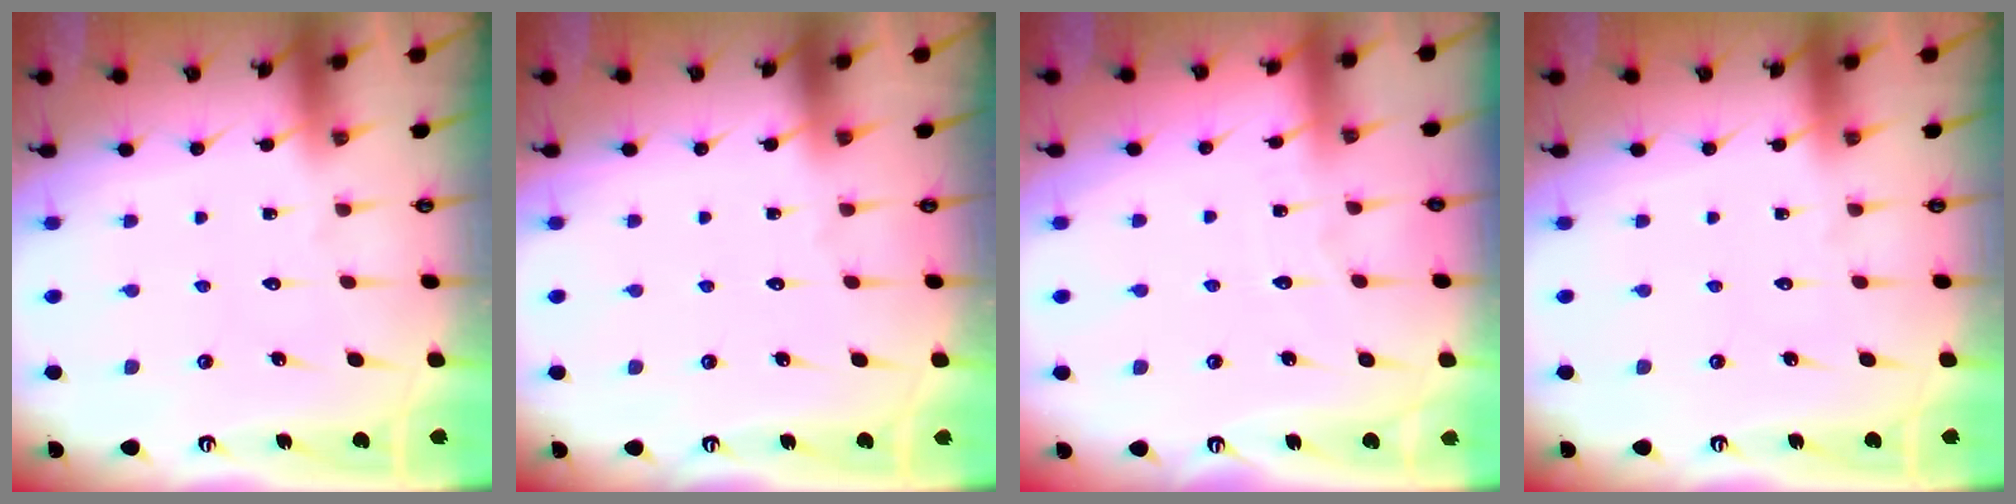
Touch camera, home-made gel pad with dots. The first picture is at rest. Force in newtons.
{"total": 0.0}
{"total": 2.8, "press": 2.8, "slide": 0.3}
{"total": 0.0}